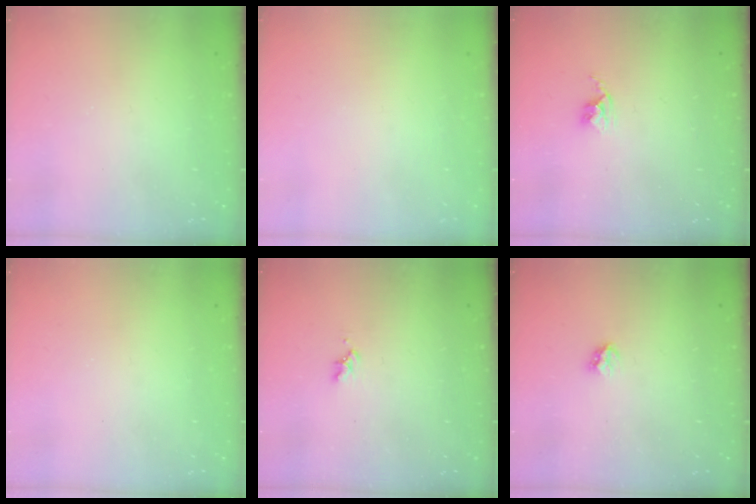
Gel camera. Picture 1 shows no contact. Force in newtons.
{"total": 0.0}
{"total": 2.8, "press": 2.7, "slide": 0.4}
{"total": 0.0}
{"total": 1.6, "press": 1.6, "slide": 0.3}
{"total": 2.8, "press": 2.8, "slide": 0.5}